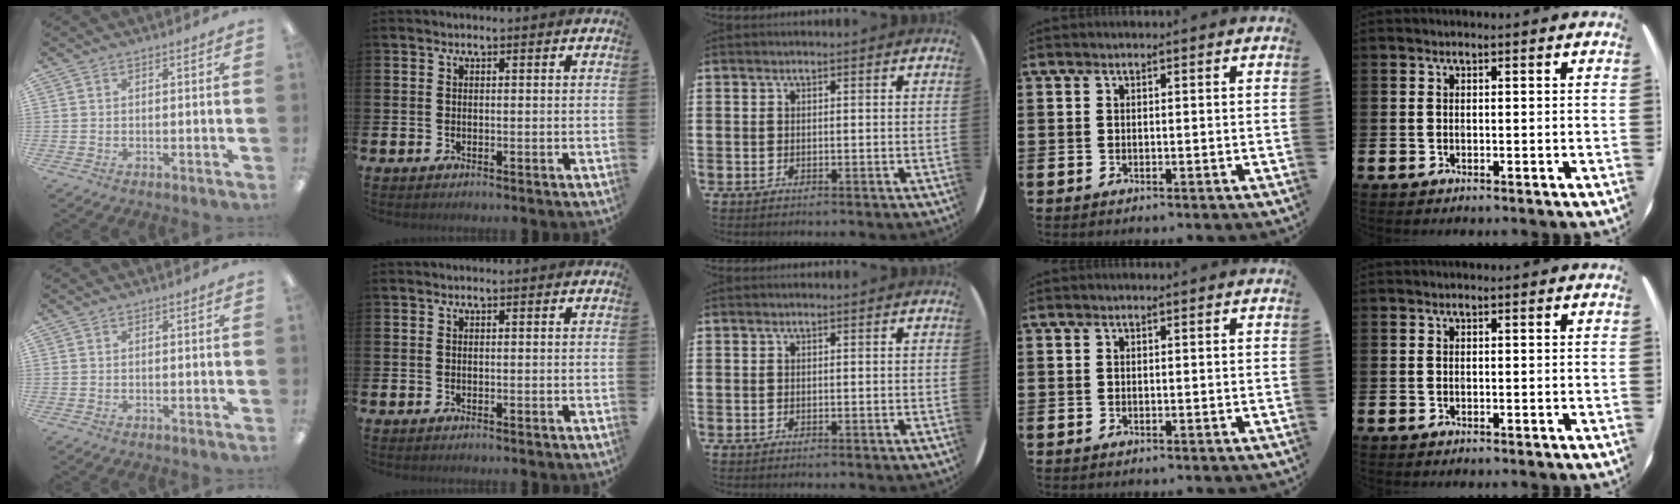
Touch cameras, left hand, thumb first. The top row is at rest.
{}